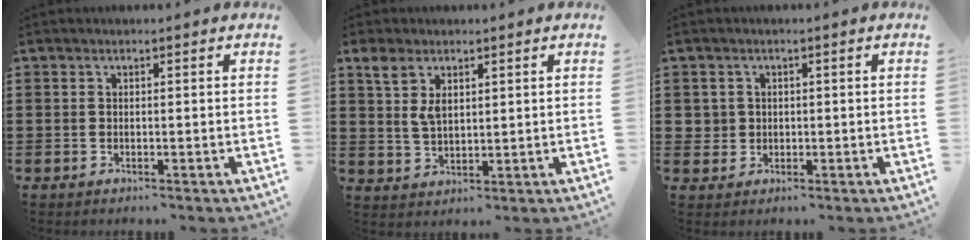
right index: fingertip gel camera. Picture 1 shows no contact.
{"total": 4.9, "force": [2.3, 2.6, 3.4], "torque": [-0.076, 0.009, 0.040]}
{"total": 2.0, "force": [0.1, 2.0, 0.1], "torque": [-0.012, 0.010, -0.001]}